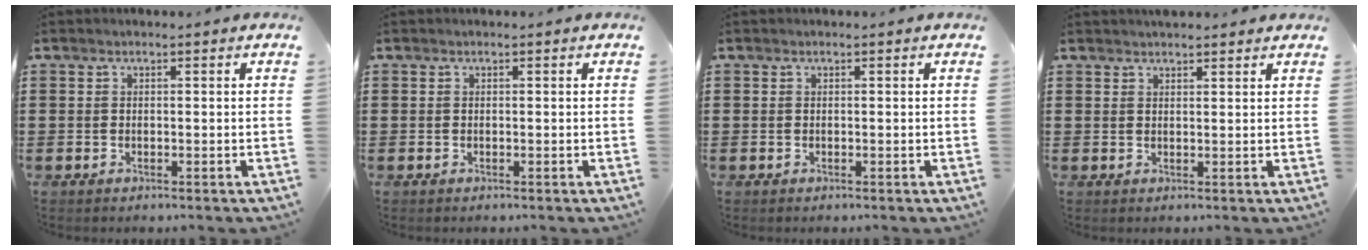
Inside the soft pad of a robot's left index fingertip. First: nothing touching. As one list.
[{"total": 0.0}, {"total": 0.0}, {"total": 1.7, "force": [1.6, 0.3, 0.3], "torque": [-0.010, 0.003, 0.032]}]